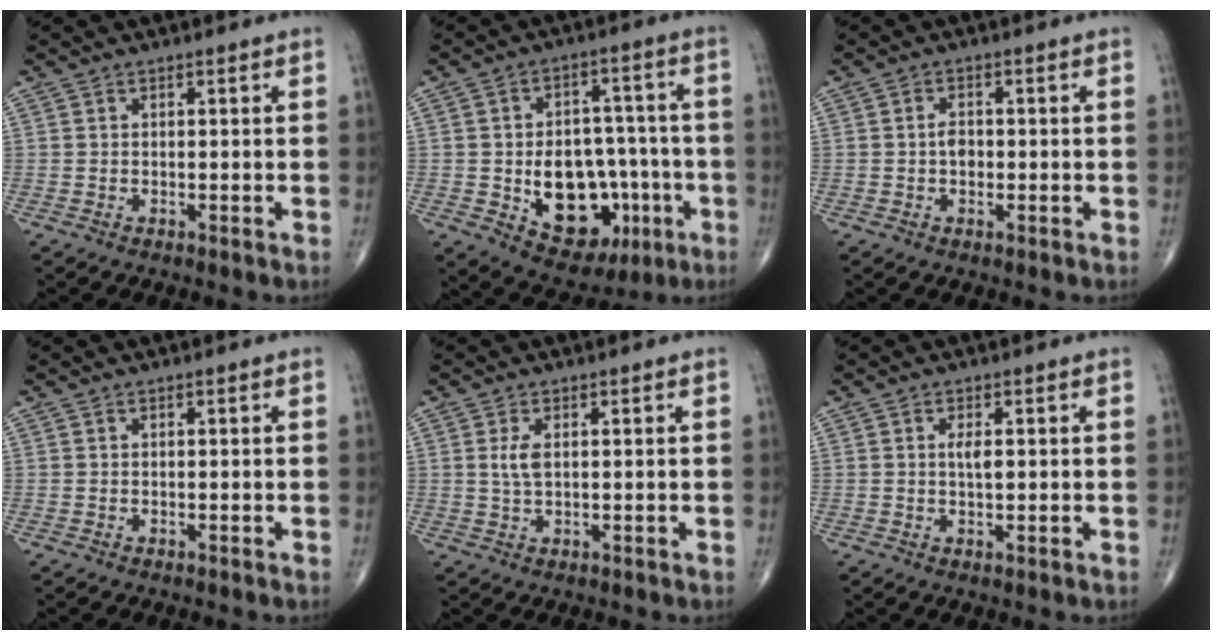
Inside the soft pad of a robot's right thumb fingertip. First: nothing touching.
{"total": 17.0, "force": [-4.6, 11.8, 11.3], "torque": [-0.116, 0.034, -0.050]}
{"total": 2.4, "force": [-0.3, 1.7, 1.7], "torque": [-0.022, 0.006, -0.009]}
{"total": 0.0}
{"total": 3.0, "force": [0.6, 1.4, 2.6], "torque": [-0.057, 0.000, 0.014]}
{"total": 2.5, "force": [0.3, 0.9, 2.3], "torque": [-0.038, -0.001, 0.004]}